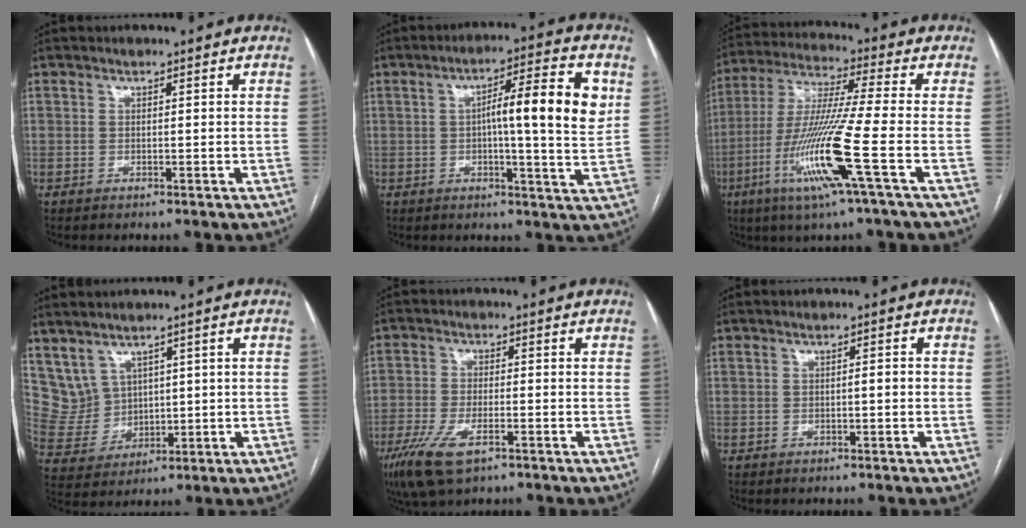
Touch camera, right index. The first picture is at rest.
{"total": 12.1, "force": [2.1, 1.0, 11.9], "torque": [-0.176, 0.014, 0.024]}
{"total": 15.2, "force": [-5.5, -1.6, 14.1], "torque": [-0.290, -0.023, -0.110]}
{"total": 6.1, "force": [3.5, 4.8, 1.4], "torque": [-0.039, 0.021, 0.092]}
{"total": 8.2, "force": [-4.7, 2.8, 6.2], "torque": [-0.128, -0.017, -0.082]}
{"total": 1.1, "force": [-0.2, 0.2, 1.0], "torque": [-0.015, 0.003, -0.003]}